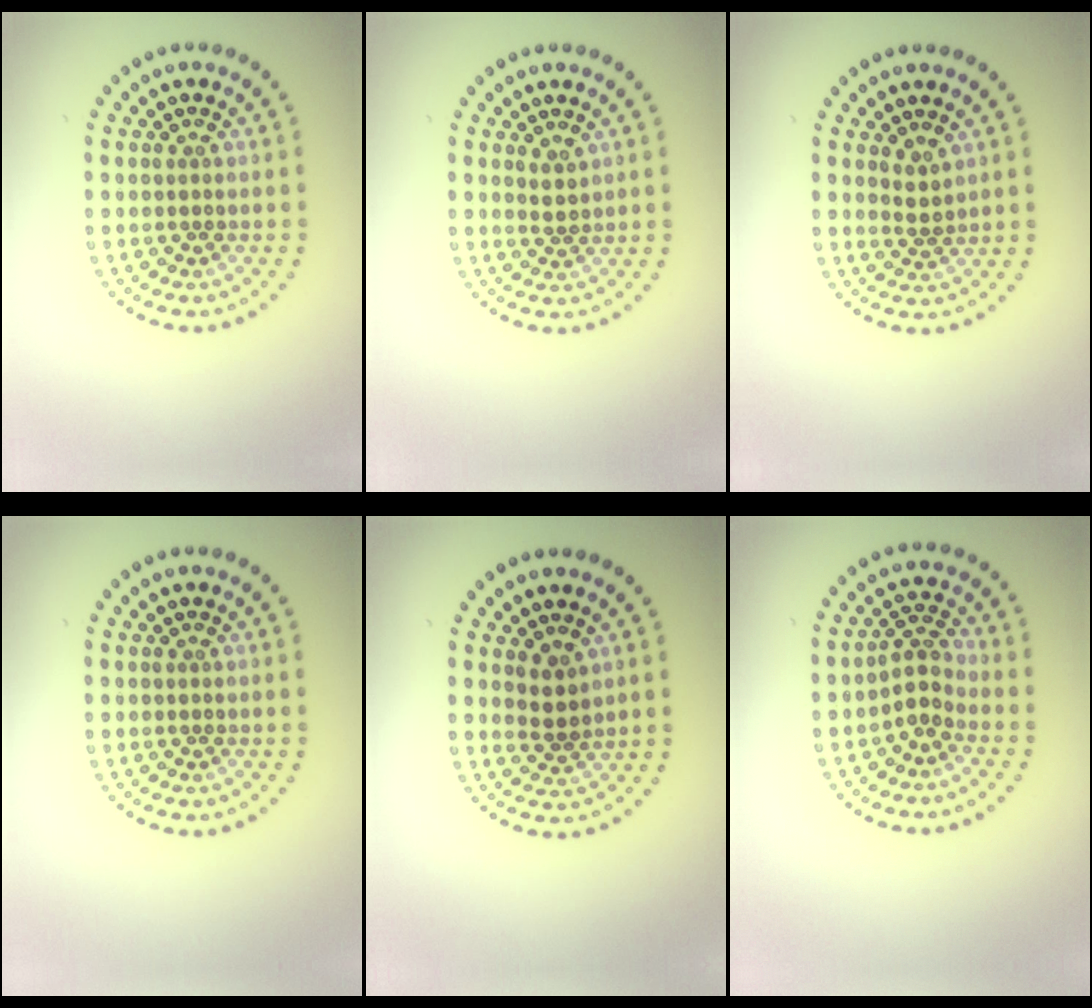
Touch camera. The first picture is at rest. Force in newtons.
{"total": 1.2, "press": 0.9, "slide": 0.7}
{"total": 1.4, "press": 1.1, "slide": 0.8}
{"total": 0.0}
{"total": 1.8, "press": 1.5, "slide": 1.0}
{"total": 2.1, "press": 1.6, "slide": 1.4}